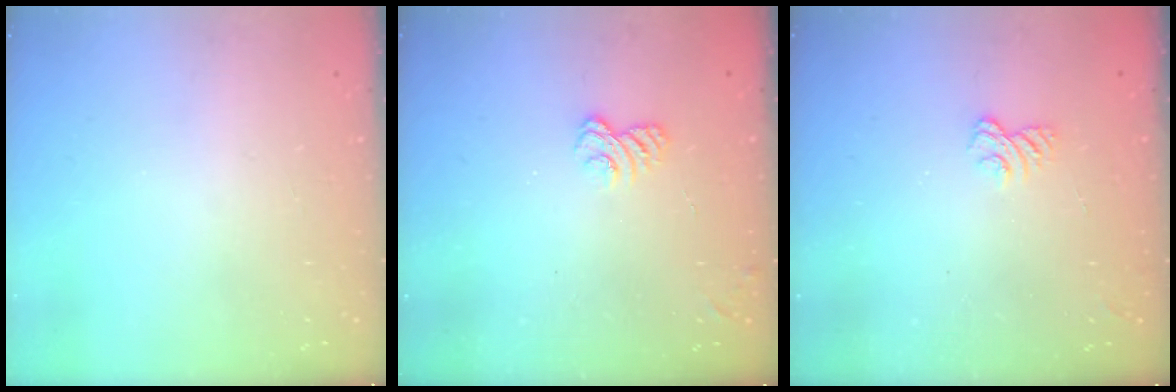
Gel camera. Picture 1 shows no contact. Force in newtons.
{"total": 2.8, "press": 2.5, "slide": 1.4}
{"total": 2.6, "press": 2.2, "slide": 1.3}